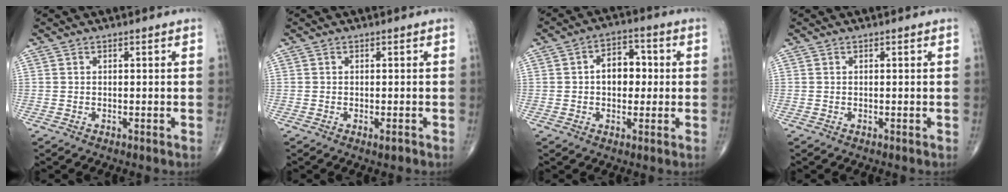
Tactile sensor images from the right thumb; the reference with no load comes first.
{"total": 0.9, "force": [-0.5, 0.2, 0.8], "torque": [-0.010, -0.002, -0.006]}
{"total": 7.3, "force": [0.3, 5.0, 5.3], "torque": [-0.054, 0.017, -0.002]}
{"total": 0.0}